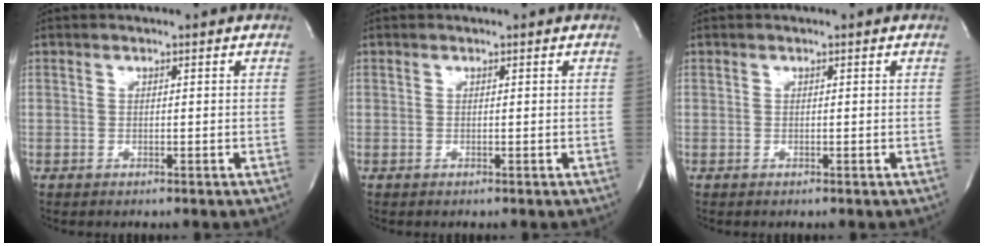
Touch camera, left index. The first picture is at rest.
{"total": 0.0}
{"total": 0.0}